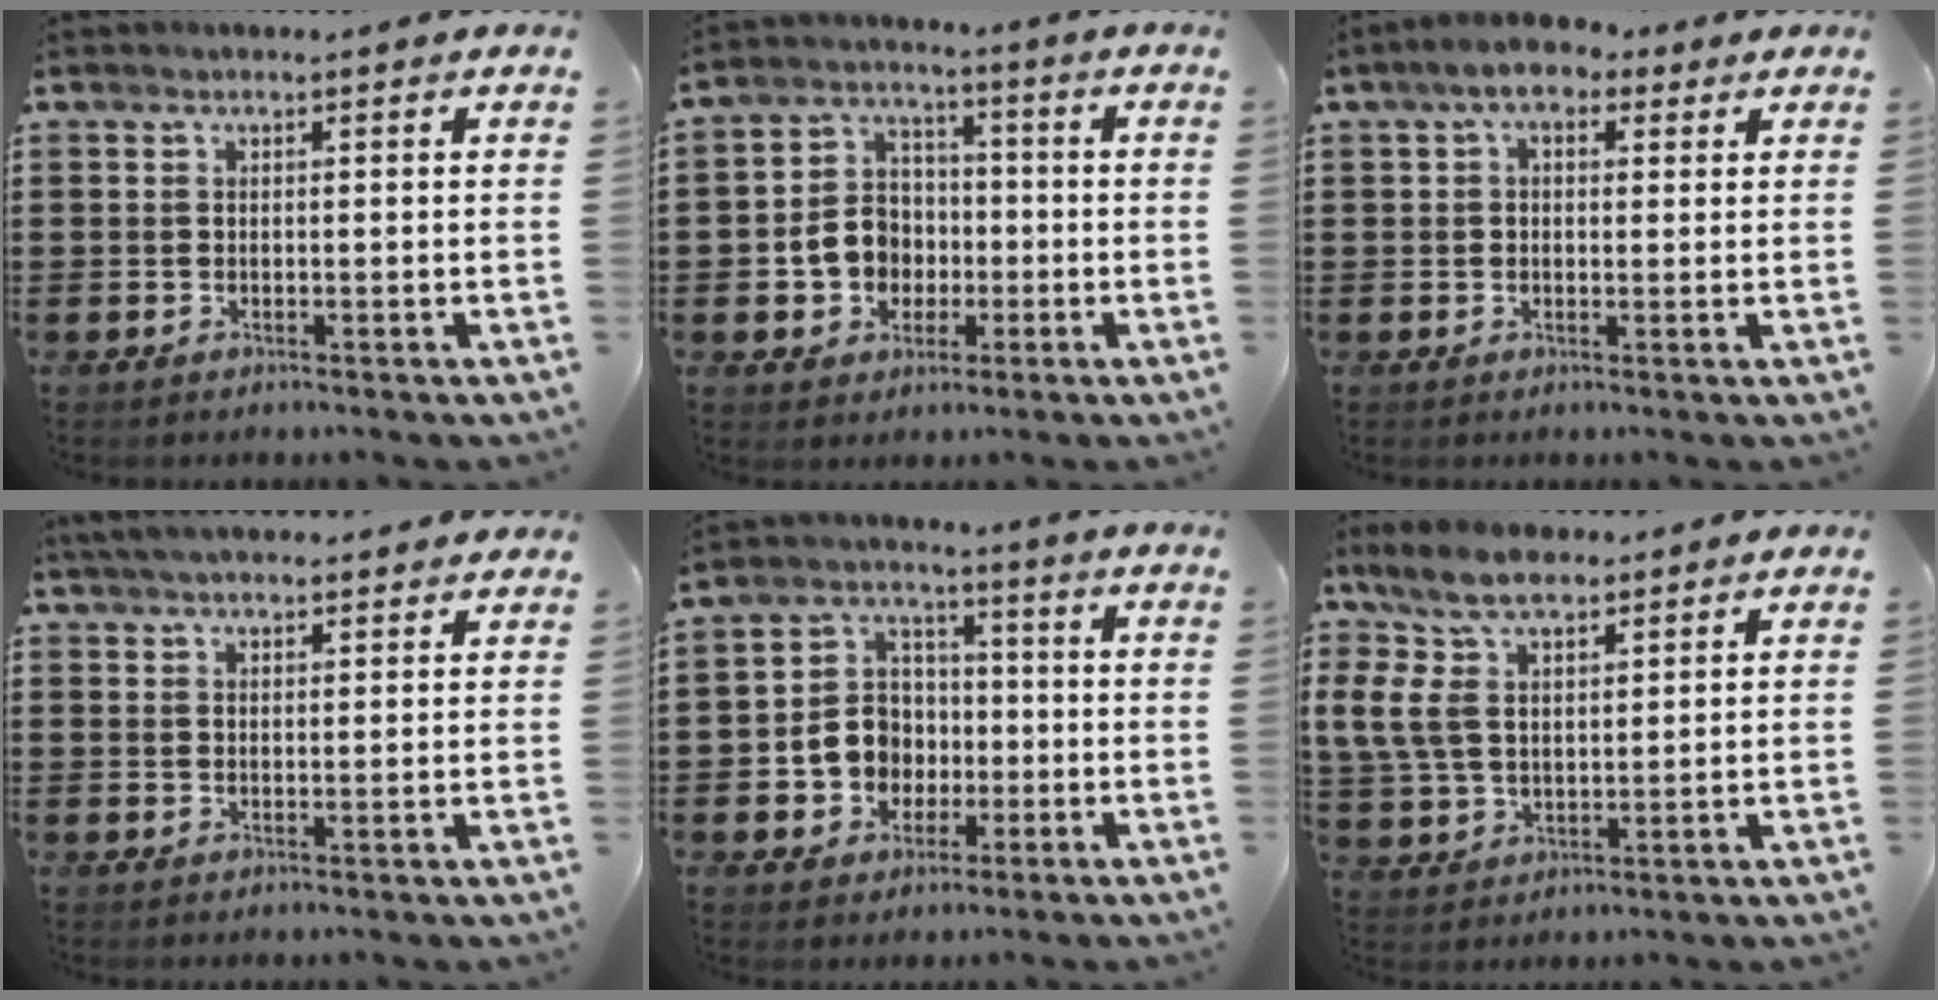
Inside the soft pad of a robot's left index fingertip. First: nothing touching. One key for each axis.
{"total": 7.5, "fx": -1.5, "fy": 6.7, "fz": 2.8, "tx": -0.074, "ty": 0.018, "tz": -0.030}
{"total": 4.9, "fx": 3.0, "fy": 2.3, "fz": 3.0, "tx": -0.061, "ty": 0.005, "tz": 0.052}
{"total": 3.8, "fx": 3.7, "fy": 0.2, "fz": 1.0, "tx": -0.029, "ty": -0.004, "tz": 0.068}
{"total": 7.8, "fx": -1.7, "fy": 7.2, "fz": 2.5, "tx": -0.080, "ty": 0.021, "tz": -0.028}
{"total": 11.1, "fx": 6.4, "fy": 5.8, "fz": 6.9, "tx": -0.173, "ty": 0.001, "tz": 0.117}